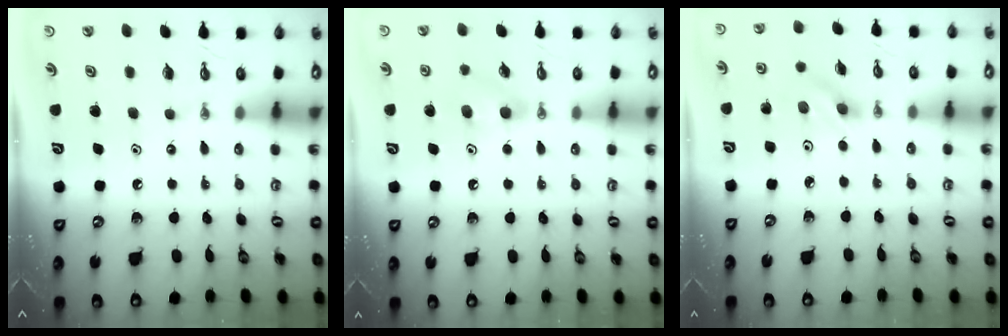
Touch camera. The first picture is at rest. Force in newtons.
{"total": 6.3, "press": 6.2, "slide": 1.3}
{"total": 2.9, "press": 2.6, "slide": 1.4}